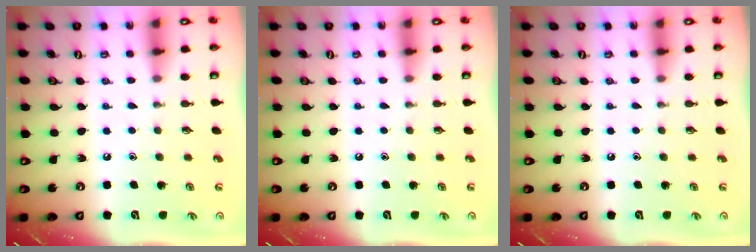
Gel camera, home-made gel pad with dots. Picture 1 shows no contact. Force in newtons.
{"total": 0.0}
{"total": 0.0}